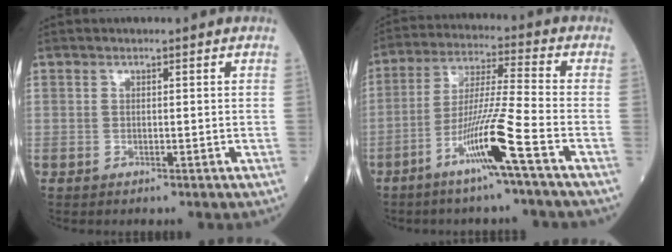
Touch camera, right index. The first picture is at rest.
{"total": 10.9, "force": [-5.4, -1.6, 9.3], "torque": [-0.181, -0.008, -0.106]}